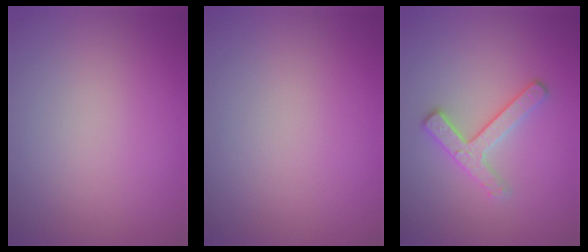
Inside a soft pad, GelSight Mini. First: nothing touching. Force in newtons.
{"total": 0.0}
{"total": 2.8, "press": 2.6, "slide": 1.1}